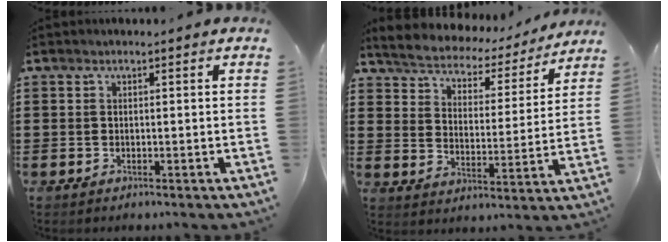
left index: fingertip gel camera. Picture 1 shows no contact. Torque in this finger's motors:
{"motor_torque": [0.95, -1.20, 0.19, 0.04]}